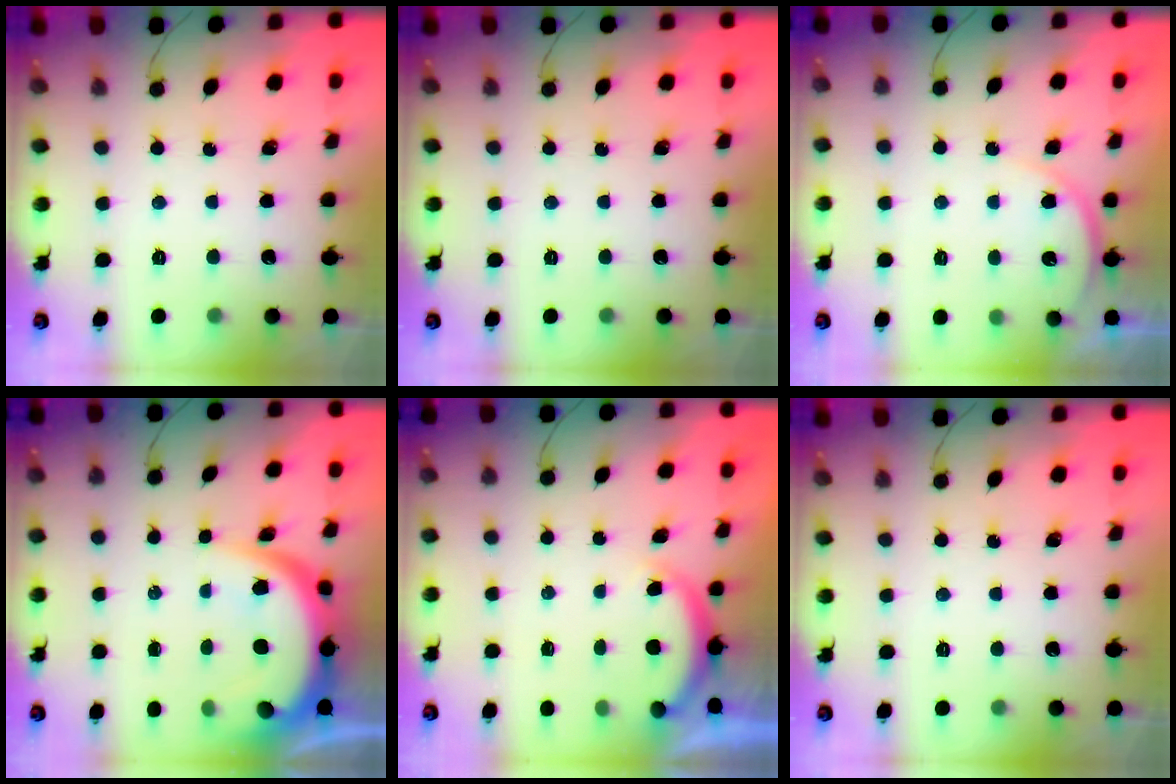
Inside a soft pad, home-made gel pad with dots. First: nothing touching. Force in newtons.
{"total": 0.0}
{"total": 5.8, "press": 5.8, "slide": 0.6}
{"total": 9.4, "press": 9.4, "slide": 0.8}
{"total": 3.2, "press": 3.2, "slide": 0.6}
{"total": 0.0}